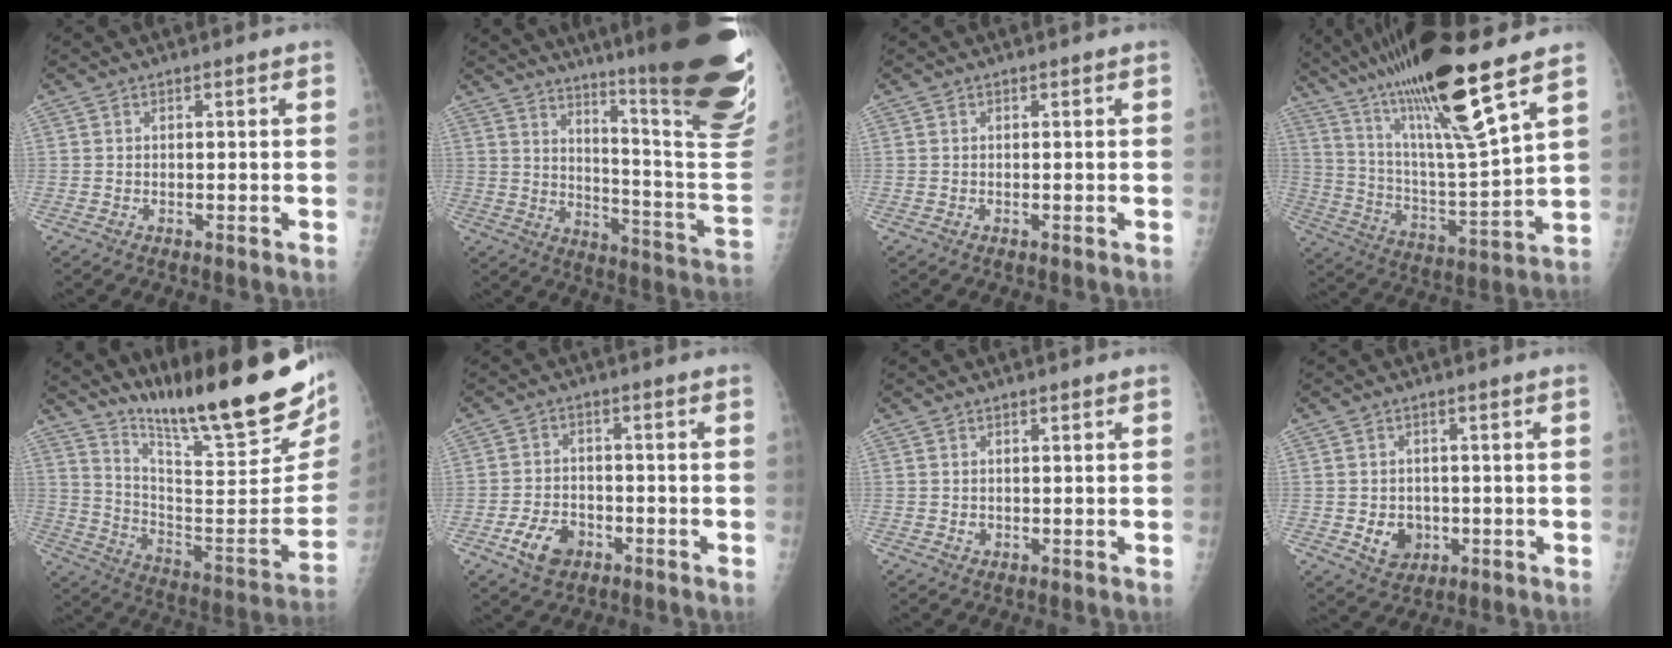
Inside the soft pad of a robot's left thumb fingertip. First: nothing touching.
{"total": 30.6, "force": [19.3, 3.8, 23.5], "torque": [-0.243, -0.109, 0.265]}
{"total": 0.0}
{"total": 23.3, "force": [15.2, 2.3, 17.6], "torque": [-0.310, -0.057, 0.275]}
{"total": 27.7, "force": [20.2, 3.9, 18.5], "torque": [-0.266, -0.118, 0.319]}
{"total": 6.7, "force": [-3.3, 4.6, 3.7], "torque": [-0.057, 0.016, -0.056]}
{"total": 0.9, "force": [0.1, 0.8, 0.3], "torque": [0.000, 0.001, 0.003]}
{"total": 5.3, "force": [-1.0, 4.5, 2.7], "torque": [-0.018, 0.003, -0.005]}